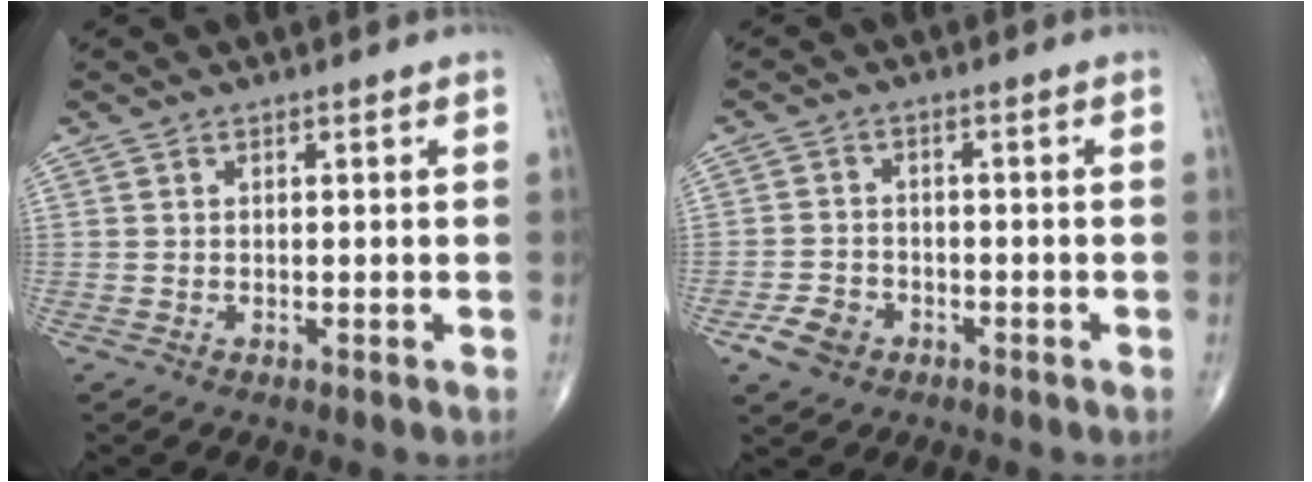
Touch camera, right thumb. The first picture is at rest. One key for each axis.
{"total": 4.7, "fx": -2.5, "fy": 3.5, "fz": 2.0, "tx": -0.029, "ty": 0.014, "tz": -0.042}